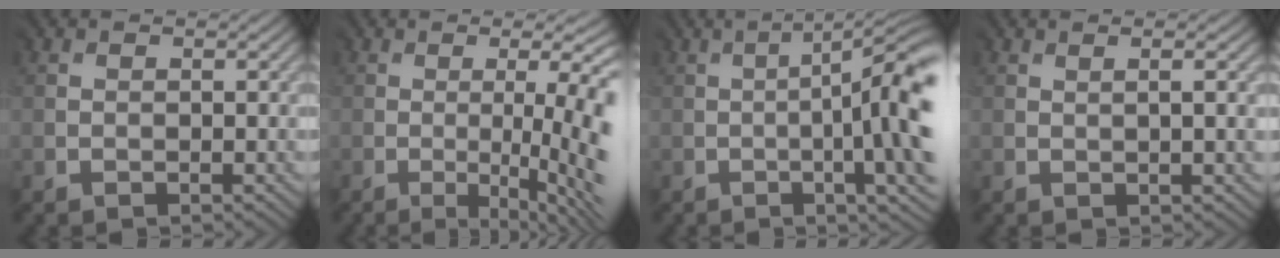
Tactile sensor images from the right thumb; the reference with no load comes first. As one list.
[{"total": 10.0, "force": [-1.7, 2.3, 9.6], "torque": [-0.098, 0.004, -0.018]}, {"total": 12.3, "force": [-1.9, 3.2, 11.7], "torque": [-0.124, -0.002, -0.019]}, {"total": 1.0, "force": [0.5, -0.4, 0.7], "torque": [-0.008, 0.007, 0.010]}]